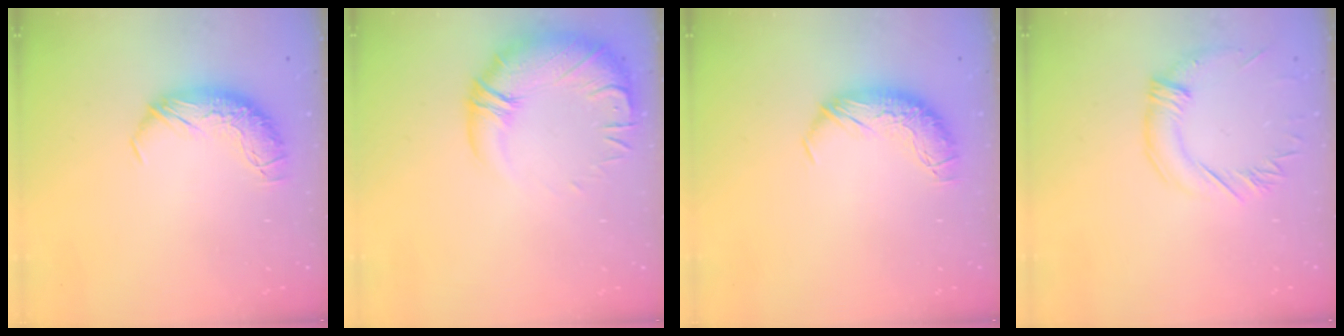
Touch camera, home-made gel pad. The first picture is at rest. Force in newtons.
{"total": 4.1, "press": 2.1, "slide": 3.5}
{"total": 0.0}
{"total": 1.3, "press": 0.2, "slide": 1.2}